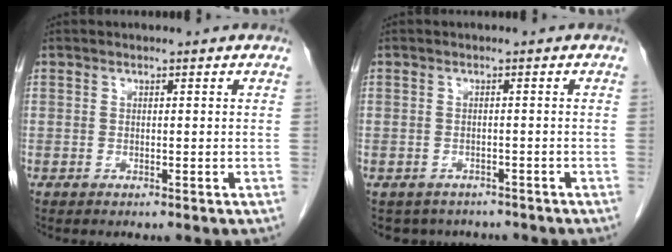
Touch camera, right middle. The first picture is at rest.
{"total": 5.0, "force": [-4.3, 2.6, 0.2], "torque": [0.003, 0.003, -0.053]}